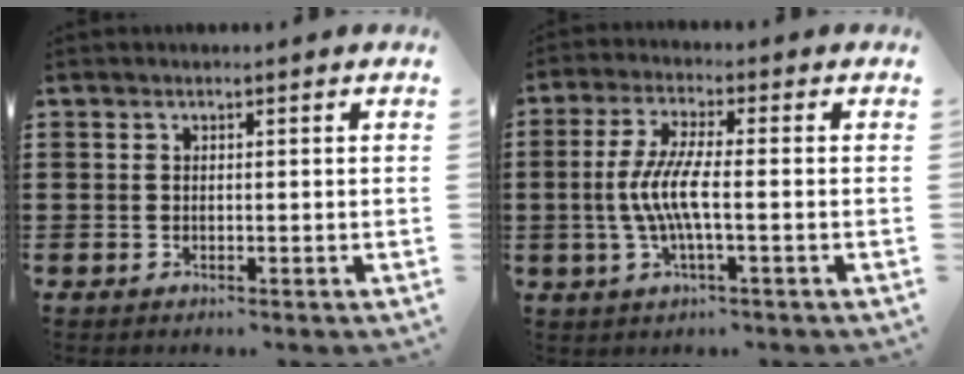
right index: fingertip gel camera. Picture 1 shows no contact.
{"total": 6.5, "force": [-1.3, 0.9, 6.3], "torque": [-0.146, -0.014, -0.036]}